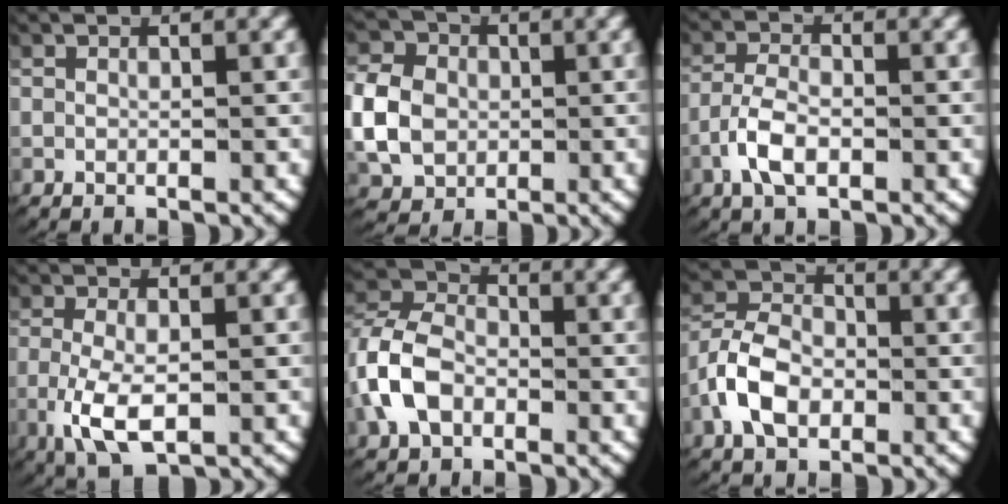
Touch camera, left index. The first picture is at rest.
{"total": 6.3, "force": [0.0, 5.4, 3.2], "torque": [-0.072, -0.012, 0.005]}
{"total": 3.6, "force": [-1.5, 1.9, 2.6], "torque": [-0.063, -0.009, -0.023]}
{"total": 4.7, "force": [-1.3, 2.2, 3.9], "torque": [-0.088, -0.016, -0.013]}
{"total": 6.3, "force": [-0.8, 5.3, 3.3], "torque": [-0.081, -0.001, -0.020]}
{"total": 5.4, "force": [-1.3, 4.2, 3.1], "torque": [-0.068, -0.007, -0.023]}